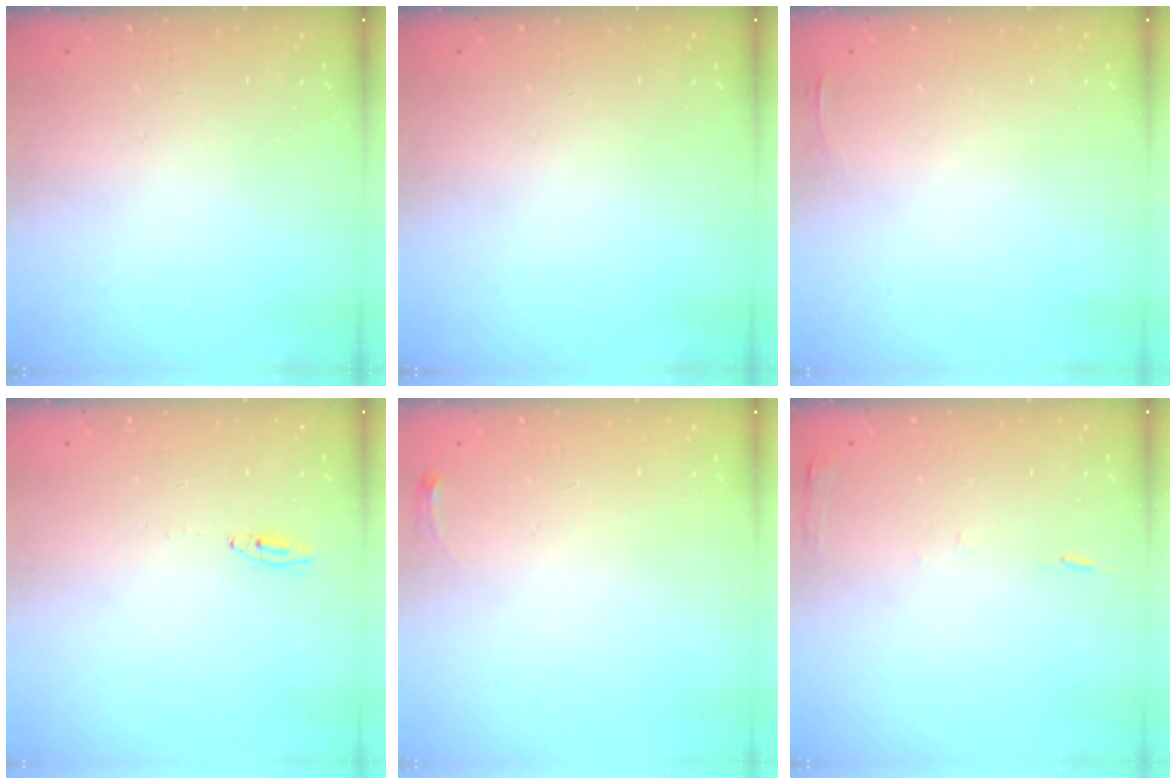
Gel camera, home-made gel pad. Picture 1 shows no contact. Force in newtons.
{"total": 0.0}
{"total": 3.3, "press": 2.7, "slide": 1.8}
{"total": 2.0, "press": 2.0, "slide": 0.2}
{"total": 2.8, "press": 2.8, "slide": 0.4}
{"total": 5.3, "press": 5.3, "slide": 0.6}